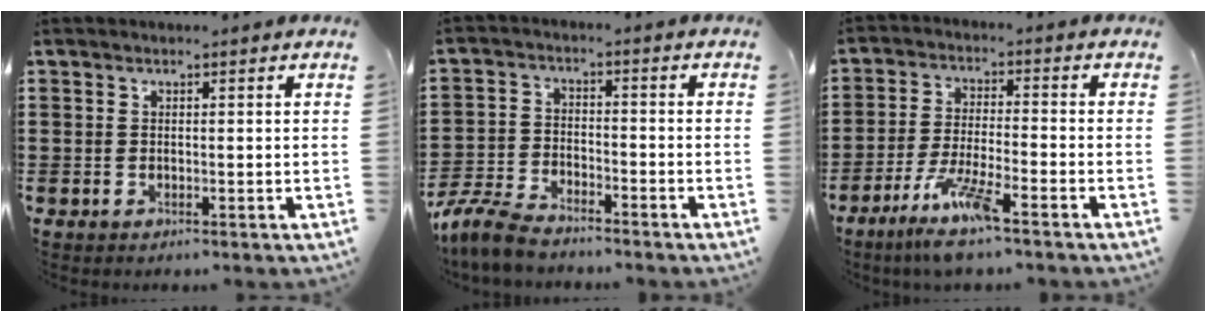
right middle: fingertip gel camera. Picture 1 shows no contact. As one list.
[{"total": 6.1, "force": [-5.7, 1.2, 2.0], "torque": [-0.063, 0.000, -0.116]}, {"total": 7.4, "force": [-5.4, 0.3, 5.0], "torque": [-0.102, -0.013, -0.102]}]